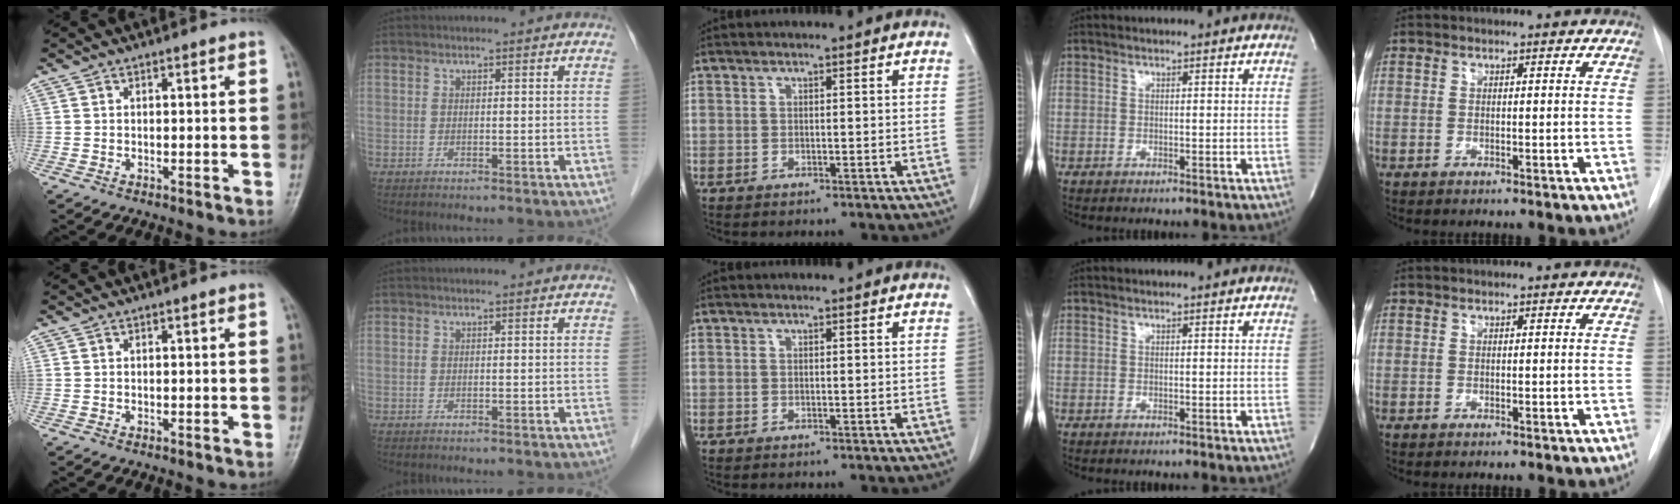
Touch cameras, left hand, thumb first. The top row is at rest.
{}